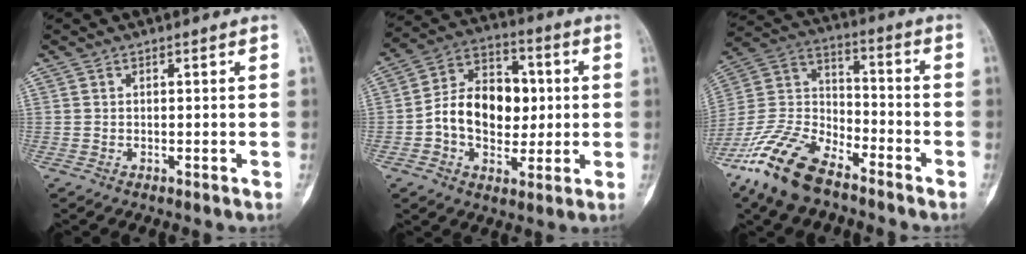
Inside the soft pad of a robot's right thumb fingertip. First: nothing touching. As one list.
[{"total": 15.1, "force": [-0.1, 10.7, 10.7], "torque": [-0.139, 0.028, -0.003]}, {"total": 17.0, "force": [-12.0, 7.2, 9.6], "torque": [-0.194, 0.054, -0.235]}]